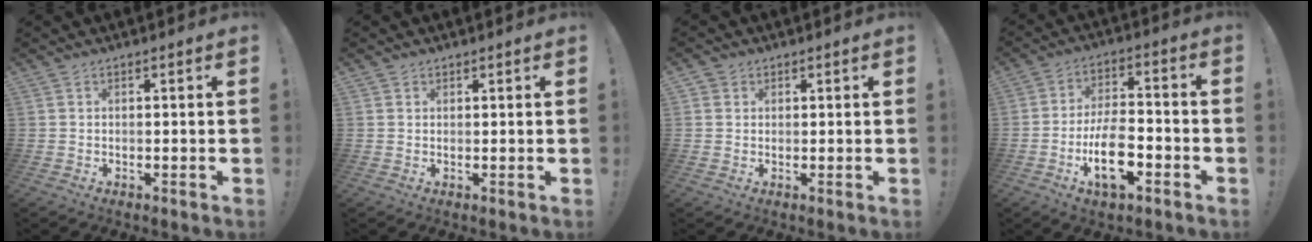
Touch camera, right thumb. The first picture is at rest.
{"total": 0.9, "force": [0.7, 0.6, 0.0], "torque": [0.005, -0.002, 0.012]}
{"total": 2.1, "force": [1.0, 1.7, 0.4], "torque": [-0.002, -0.004, 0.018]}
{"total": 13.7, "force": [-5.3, 6.5, 10.9], "torque": [-0.191, 0.017, -0.094]}